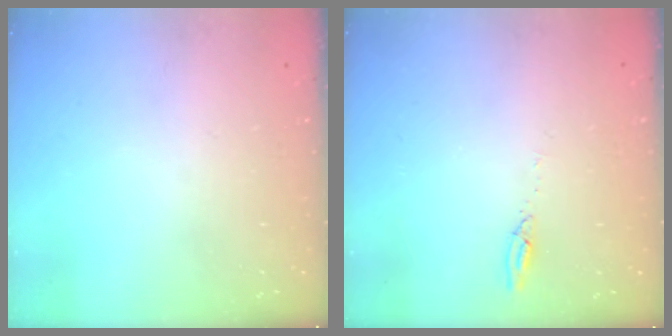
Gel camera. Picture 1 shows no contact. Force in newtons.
{"total": 3.1, "press": 3.0, "slide": 0.3}